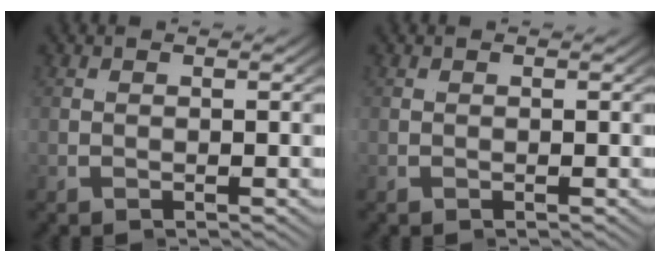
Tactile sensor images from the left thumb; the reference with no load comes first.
{"total": 0.0}